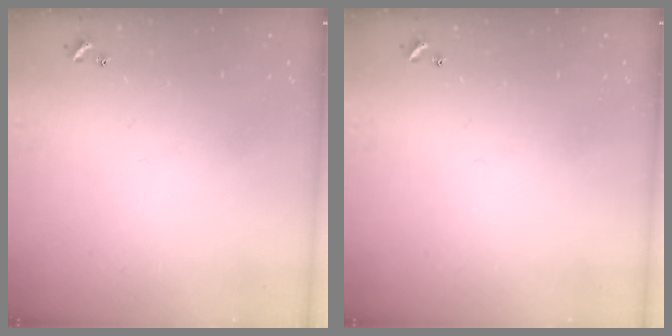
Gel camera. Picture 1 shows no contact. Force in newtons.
{"total": 0.0}